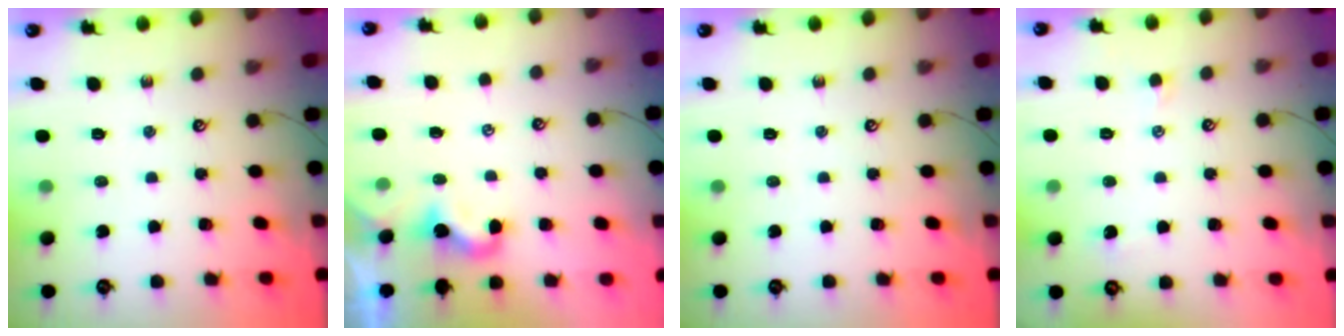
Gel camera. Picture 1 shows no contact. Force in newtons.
{"total": 2.1, "press": 2.0, "slide": 0.4}
{"total": 0.0}
{"total": 2.7, "press": 2.6, "slide": 0.3}